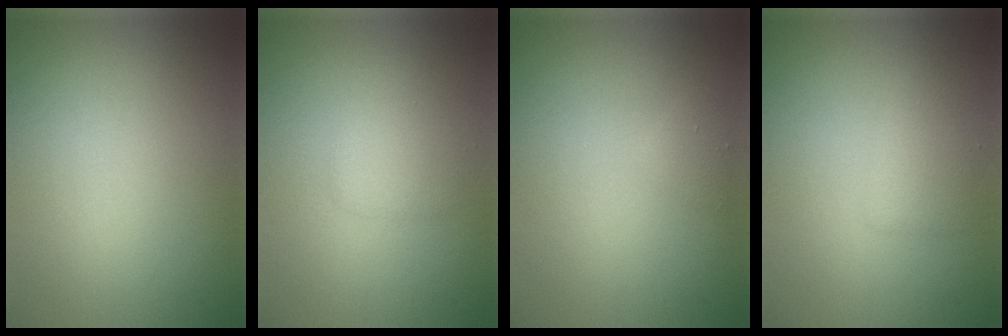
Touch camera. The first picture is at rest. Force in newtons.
{"total": 1.8, "press": 1.8, "slide": 0.1}
{"total": 0.9, "press": 0.9, "slide": 0.0}
{"total": 1.6, "press": 1.6, "slide": 0.1}